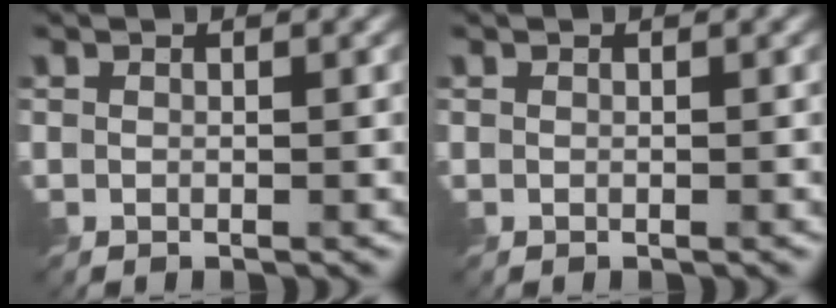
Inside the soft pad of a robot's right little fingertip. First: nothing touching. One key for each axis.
{"total": 0.0}